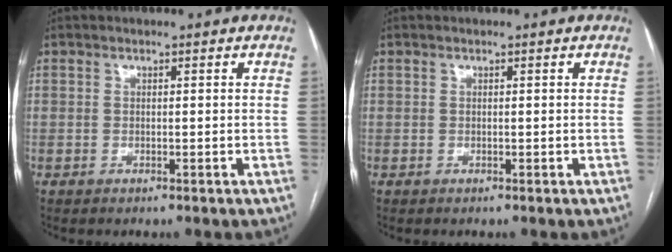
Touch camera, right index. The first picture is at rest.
{"total": 0.0}